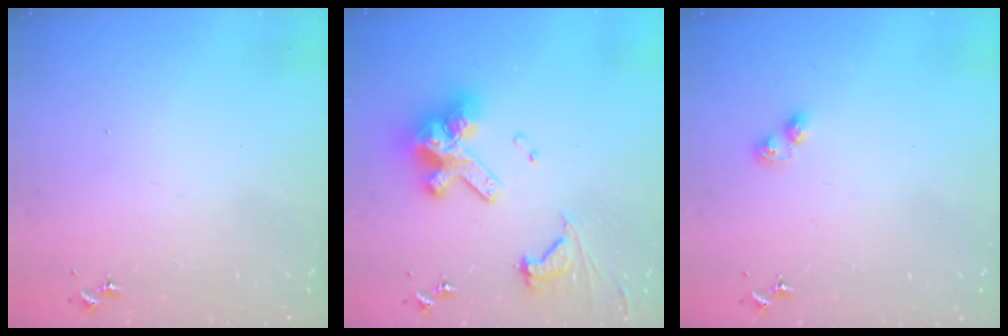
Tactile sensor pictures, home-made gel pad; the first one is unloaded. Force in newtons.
{"total": 18.7, "press": 18.5, "slide": 2.2}
{"total": 2.6, "press": 2.6, "slide": 0.4}